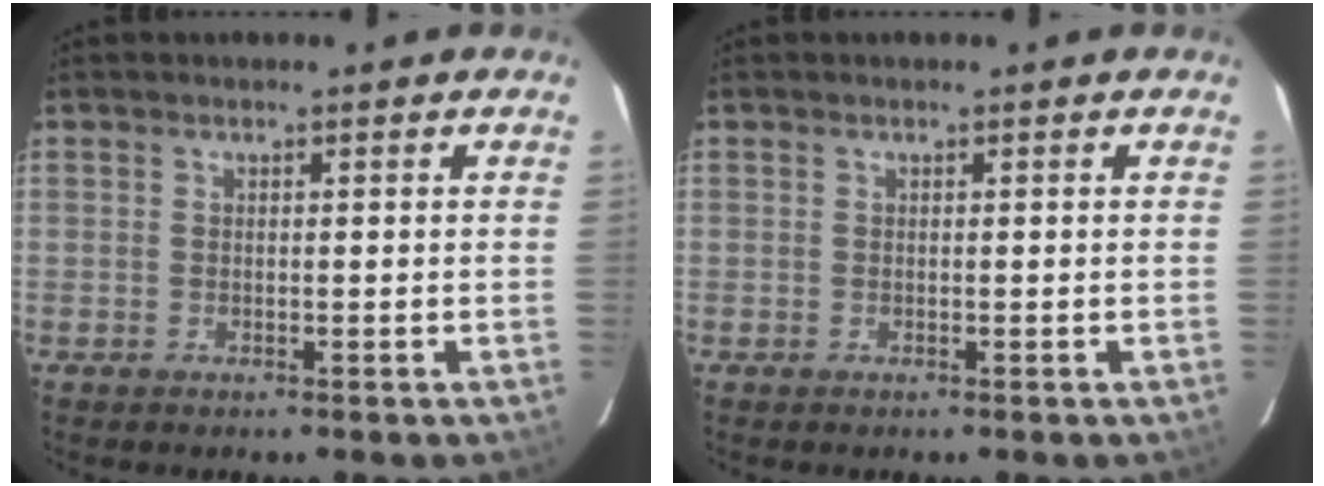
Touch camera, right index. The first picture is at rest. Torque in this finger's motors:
{"motor_torque": [0.00, 0.00, 0.00, 0.00]}